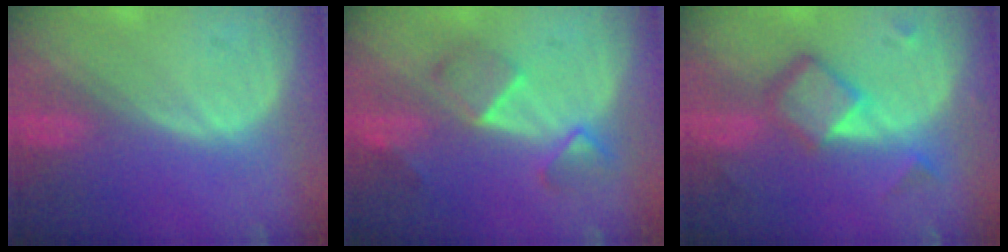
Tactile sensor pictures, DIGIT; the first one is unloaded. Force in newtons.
{"total": 5.5, "press": 5.2, "slide": 1.7}
{"total": 6.6, "press": 5.7, "slide": 3.3}